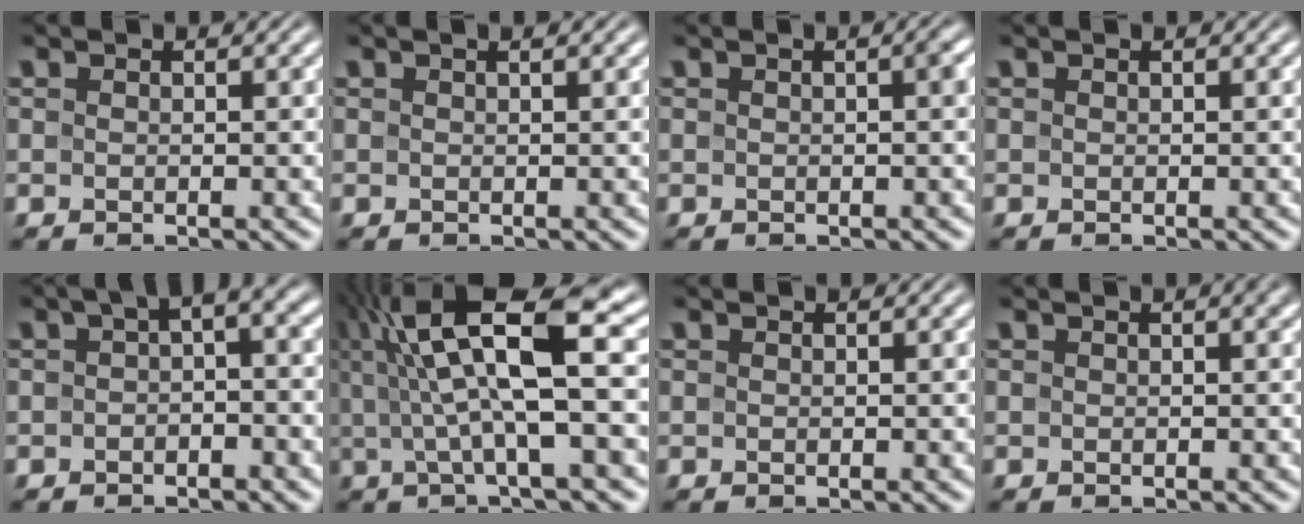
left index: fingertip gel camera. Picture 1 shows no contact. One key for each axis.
{"total": 1.4, "fx": 0.9, "fy": 0.3, "fz": 1.0, "tx": -0.015, "ty": 0.004, "tz": 0.007}
{"total": 1.5, "fx": 0.2, "fy": 0.3, "fz": 1.5, "tx": -0.017, "ty": 0.010, "tz": 0.002}
{"total": 0.0}
{"total": 3.4, "fx": 0.4, "fy": 1.4, "fz": 3.1, "tx": -0.036, "ty": 0.014, "tz": -0.003}
{"total": 11.3, "fx": 2.4, "fy": 2.7, "fz": 10.7, "tx": -0.171, "ty": 0.015, "tz": 0.040}
{"total": 0.0}
{"total": 1.3, "fx": 0.6, "fy": 0.3, "fz": 1.1, "tx": -0.010, "ty": 0.008, "tz": 0.007}